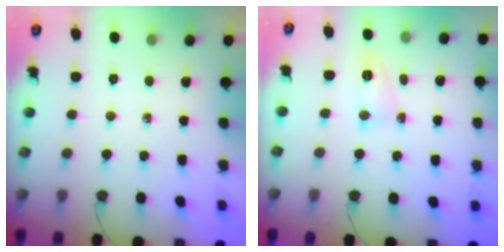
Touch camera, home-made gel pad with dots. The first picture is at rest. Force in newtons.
{"total": 3.9, "press": 3.6, "slide": 1.6}